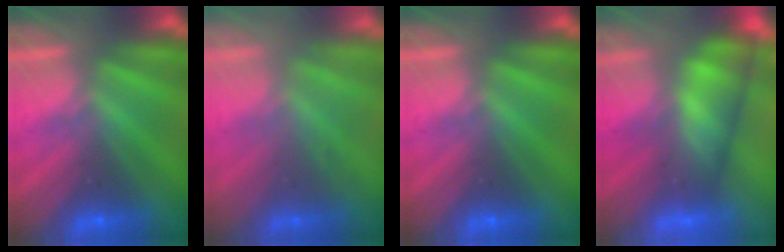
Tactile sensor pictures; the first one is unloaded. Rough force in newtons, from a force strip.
{"total": 2.2}
{"total": 0.0}
{"total": 4.7}